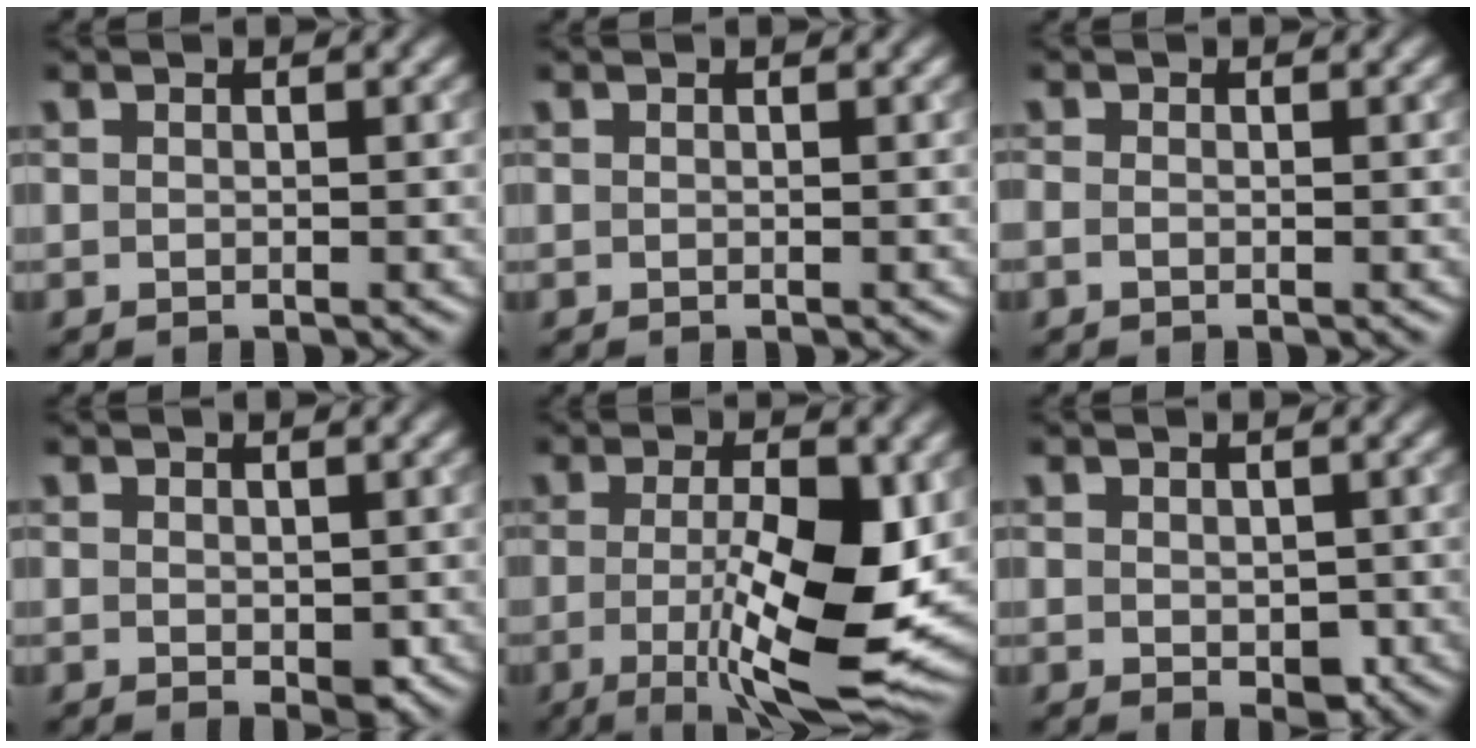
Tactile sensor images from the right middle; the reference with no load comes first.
{"total": 0.0}
{"total": 0.6, "force": [-0.3, 0.2, 0.5], "torque": [-0.012, -0.003, -0.007]}
{"total": 1.2, "force": [0.0, 0.8, 1.0], "torque": [-0.011, -0.005, 0.006]}
{"total": 10.2, "force": [-1.3, 2.7, 9.7], "torque": [-0.158, -0.025, -0.013]}
{"total": 1.6, "force": [-0.2, 1.1, 1.2], "torque": [-0.014, -0.008, 0.001]}